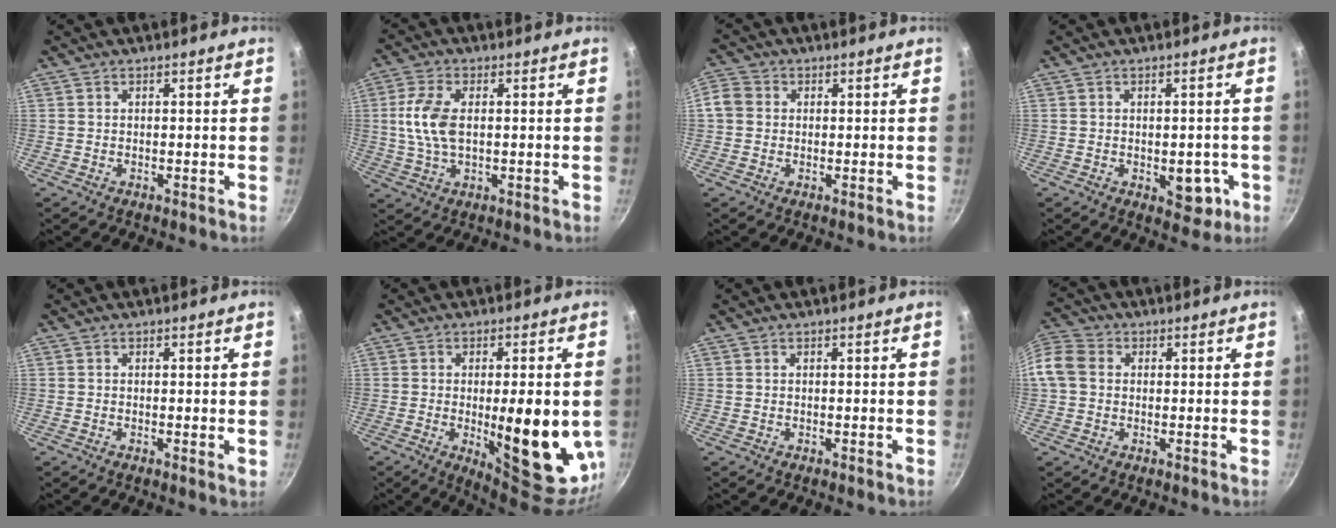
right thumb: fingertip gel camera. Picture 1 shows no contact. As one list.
[{"total": 8.3, "force": [0.7, 4.4, 7.0], "torque": [-0.145, 0.005, 0.010]}, {"total": 5.7, "force": [0.3, 5.0, 2.6], "torque": [-0.051, 0.011, -0.010]}, {"total": 6.1, "force": [-1.5, 3.7, 4.5], "torque": [-0.022, 0.004, -0.015]}, {"total": 0.8, "force": [0.0, 0.2, 0.8], "torque": [-0.012, -0.005, -0.003]}, {"total": 18.6, "force": [-2.4, 6.2, 17.4], "torque": [-0.213, -0.019, -0.021]}, {"total": 0.0}, {"total": 12.0, "force": [1.0, 10.0, 6.4], "torque": [-0.145, 0.033, 0.004]}]